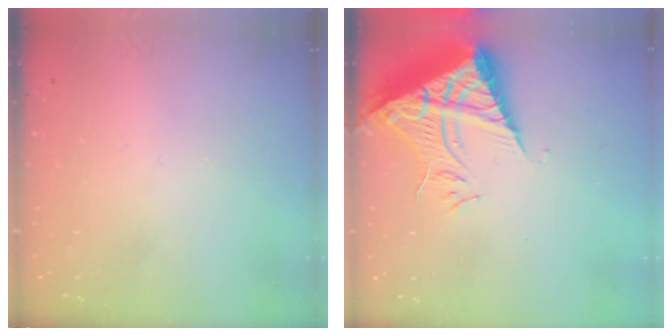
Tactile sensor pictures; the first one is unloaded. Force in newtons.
{"total": 10.3, "press": 10.2, "slide": 1.1}